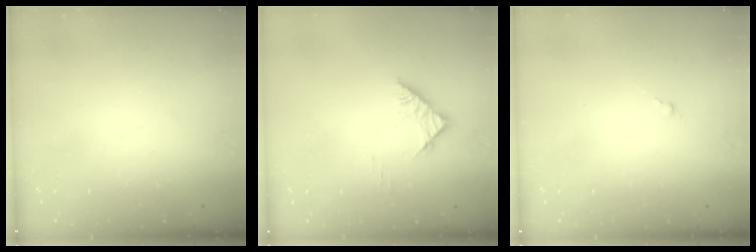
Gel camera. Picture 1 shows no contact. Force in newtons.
{"total": 5.3, "press": 5.3, "slide": 0.2}
{"total": 0.5, "press": 0.4, "slide": 0.4}